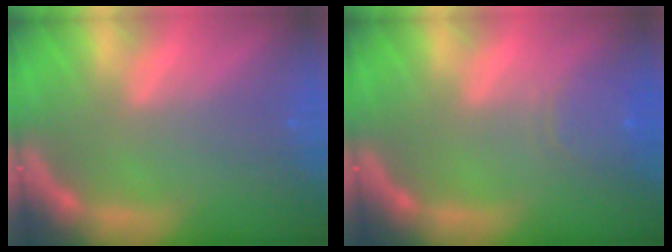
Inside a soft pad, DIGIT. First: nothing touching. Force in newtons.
{"total": 3.5}